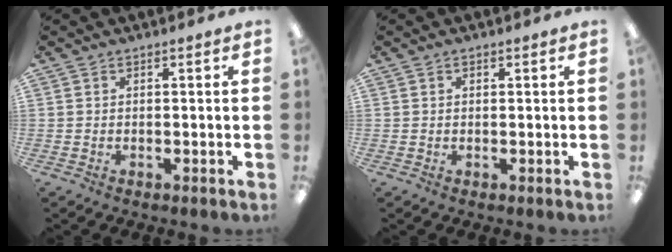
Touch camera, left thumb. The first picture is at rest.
{"total": 0.5, "force": [0.3, 0.4, 0.2], "torque": [-0.005, 0.004, 0.005]}